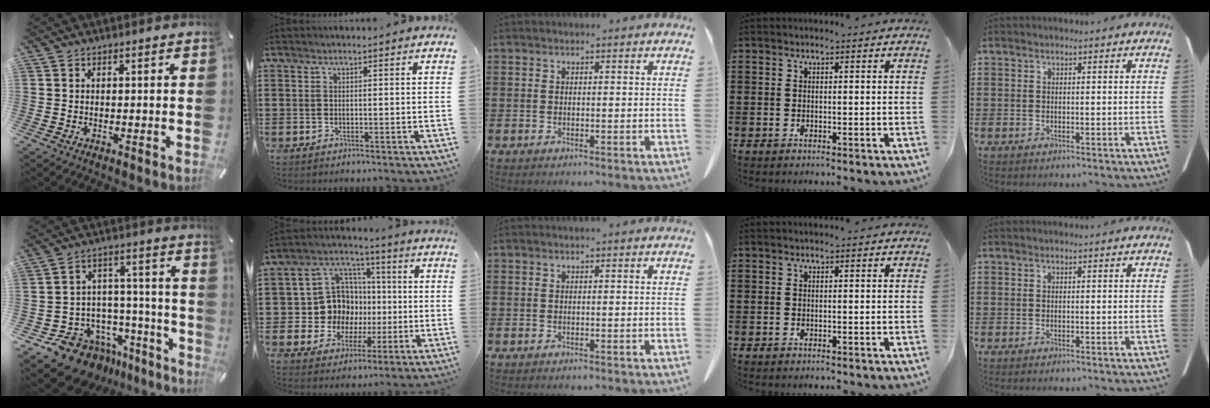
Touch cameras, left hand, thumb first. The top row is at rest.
{"thumb": {"total": 14.9, "force": [-11.3, 8.4, 5.0], "torque": [-0.069, 0.068, -0.188]}, "index": {"total": 10.9, "force": [0.2, 10.4, 3.2], "torque": [-0.107, -0.002, 0.017]}}